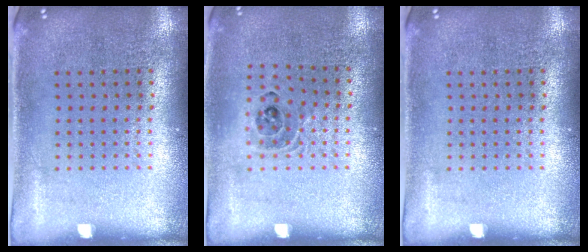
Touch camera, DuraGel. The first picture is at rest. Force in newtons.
{"total": 0.9, "press": 0.9, "slide": 0.2}
{"total": 0.0}